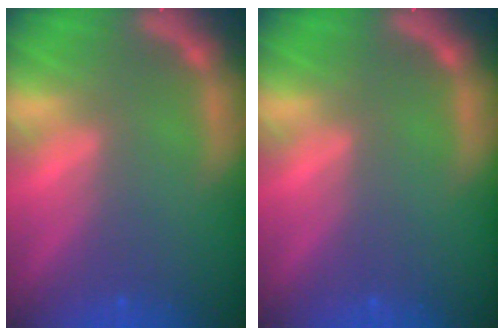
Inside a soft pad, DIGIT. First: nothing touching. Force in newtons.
{"total": 0.0}